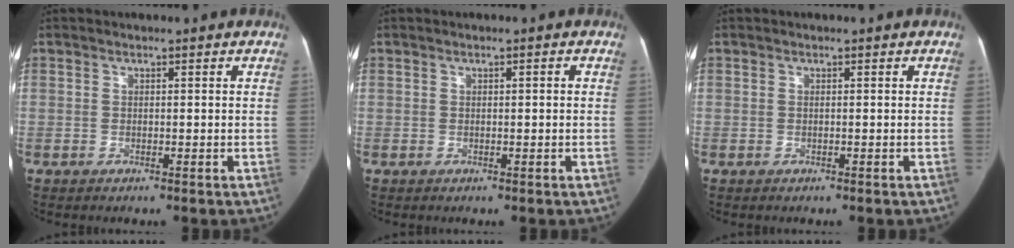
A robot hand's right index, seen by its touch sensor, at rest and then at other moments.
{"total": 0.9, "force": [0.0, 0.3, 0.9], "torque": [-0.017, 0.007, 0.003]}
{"total": 0.0}